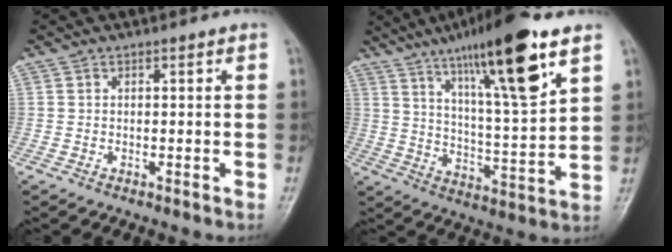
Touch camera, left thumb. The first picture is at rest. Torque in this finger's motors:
{"motor_torque": [1.19, 0.36, 1.83, -0.93, 0.32]}